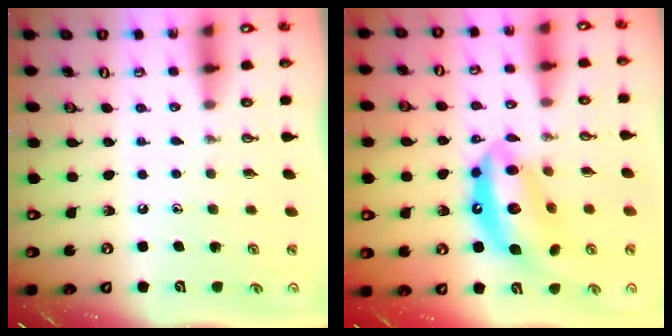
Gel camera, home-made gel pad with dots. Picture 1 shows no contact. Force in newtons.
{"total": 14.8, "press": 14.7, "slide": 1.4}